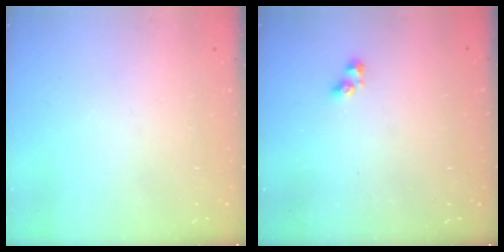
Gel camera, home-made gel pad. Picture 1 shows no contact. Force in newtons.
{"total": 3.0, "press": 3.0, "slide": 0.4}